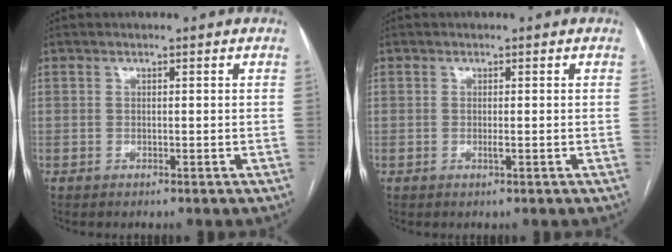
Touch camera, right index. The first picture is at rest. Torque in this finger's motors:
{"motor_torque": [0.65, 0.05, 0.02, 0.03]}